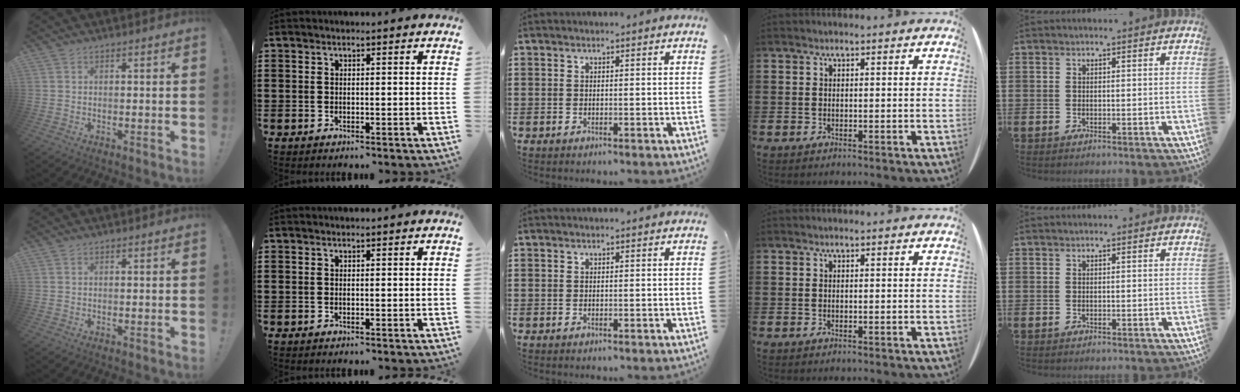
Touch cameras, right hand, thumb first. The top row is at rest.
{}